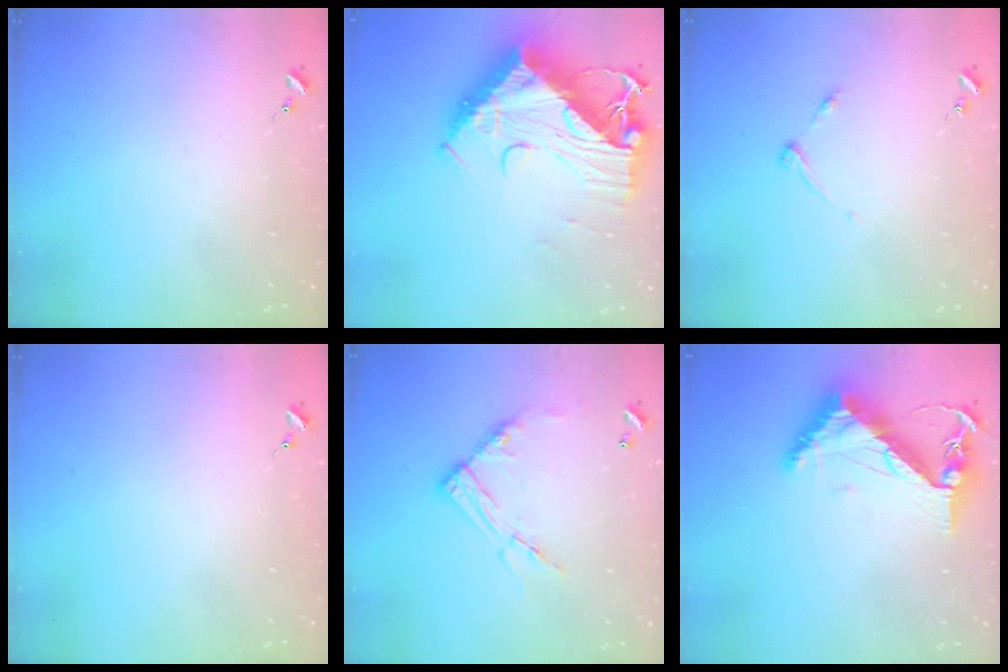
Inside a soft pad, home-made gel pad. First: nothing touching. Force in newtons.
{"total": 21.2, "press": 21.1, "slide": 2.0}
{"total": 4.5, "press": 4.4, "slide": 0.6}
{"total": 0.0}
{"total": 13.1, "press": 13.0, "slide": 1.2}
{"total": 9.0, "press": 8.9, "slide": 0.6}